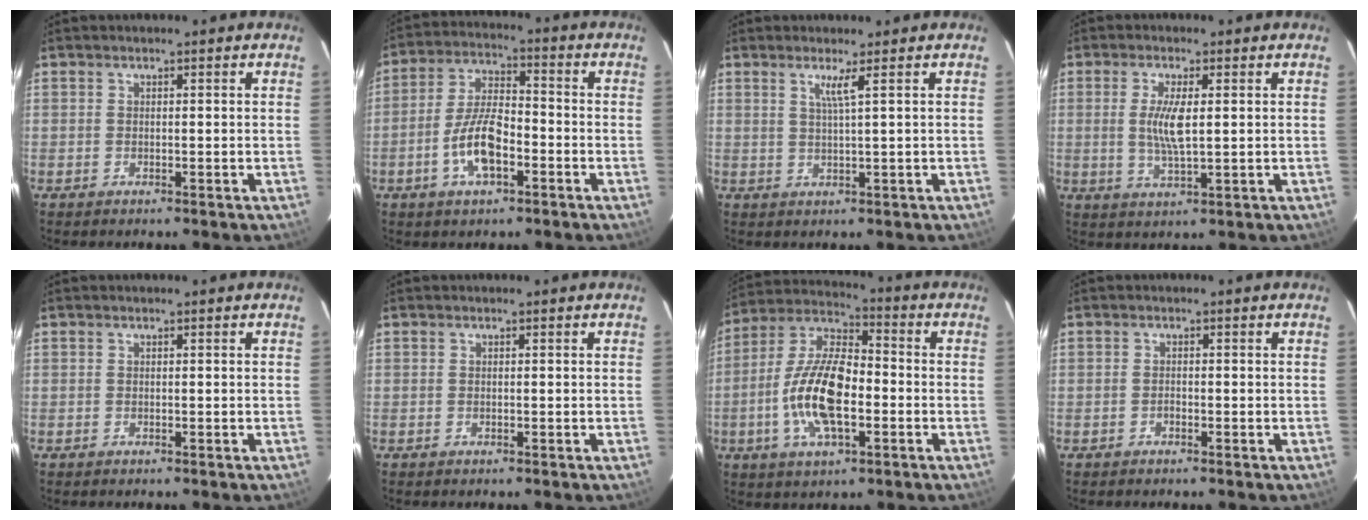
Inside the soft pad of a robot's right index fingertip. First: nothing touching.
{"total": 9.9, "force": [-4.0, 4.0, 8.2], "torque": [-0.168, 0.006, -0.071]}
{"total": 2.3, "force": [1.1, -0.8, 1.9], "torque": [-0.031, -0.007, 0.020]}
{"total": 5.8, "force": [0.7, 1.3, 5.6], "torque": [-0.112, -0.005, 0.012]}
{"total": 0.0}
{"total": 0.0}
{"total": 15.4, "force": [-3.6, 6.4, 13.5], "torque": [-0.277, 0.002, -0.071]}
{"total": 0.8, "force": [-0.5, 0.5, 0.2], "torque": [-0.004, 0.002, -0.010]}